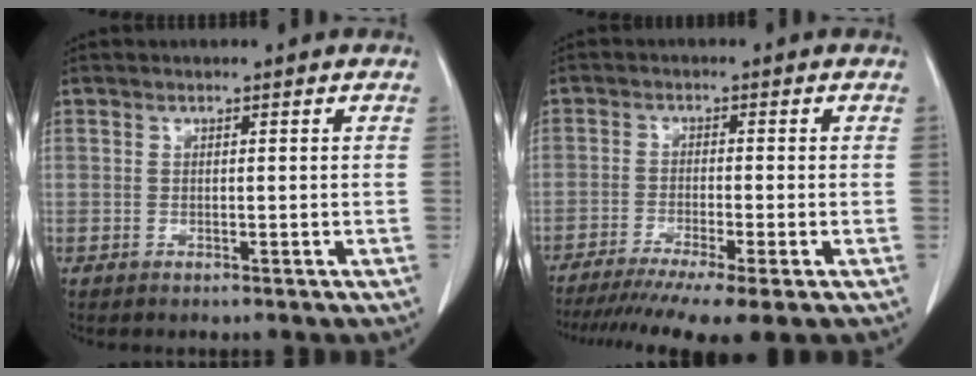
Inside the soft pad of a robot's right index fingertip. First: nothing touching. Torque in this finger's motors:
{"motor_torque": [1.33, -0.81, 0.33, 0.14]}